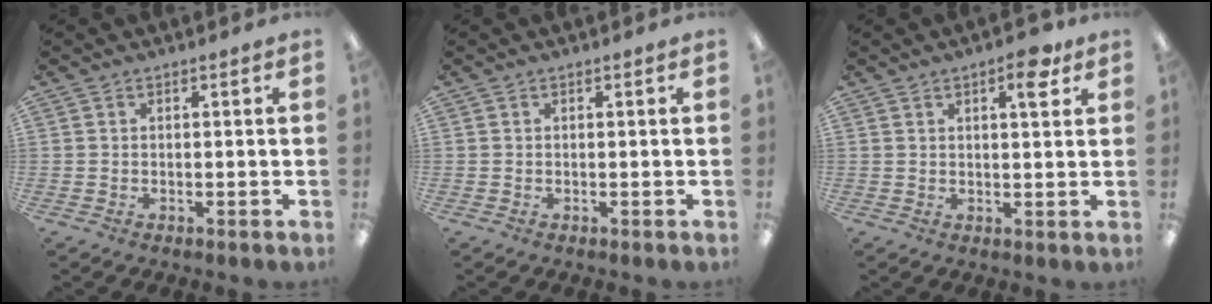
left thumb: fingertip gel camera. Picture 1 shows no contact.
{"total": 0.0}
{"total": 6.0, "force": [3.4, 2.1, 4.4], "torque": [-0.057, -0.010, 0.051]}